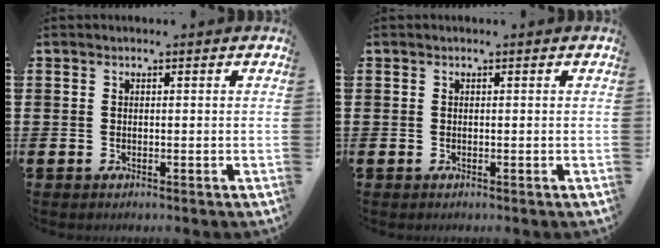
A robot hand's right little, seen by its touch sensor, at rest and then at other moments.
{"total": 0.0}